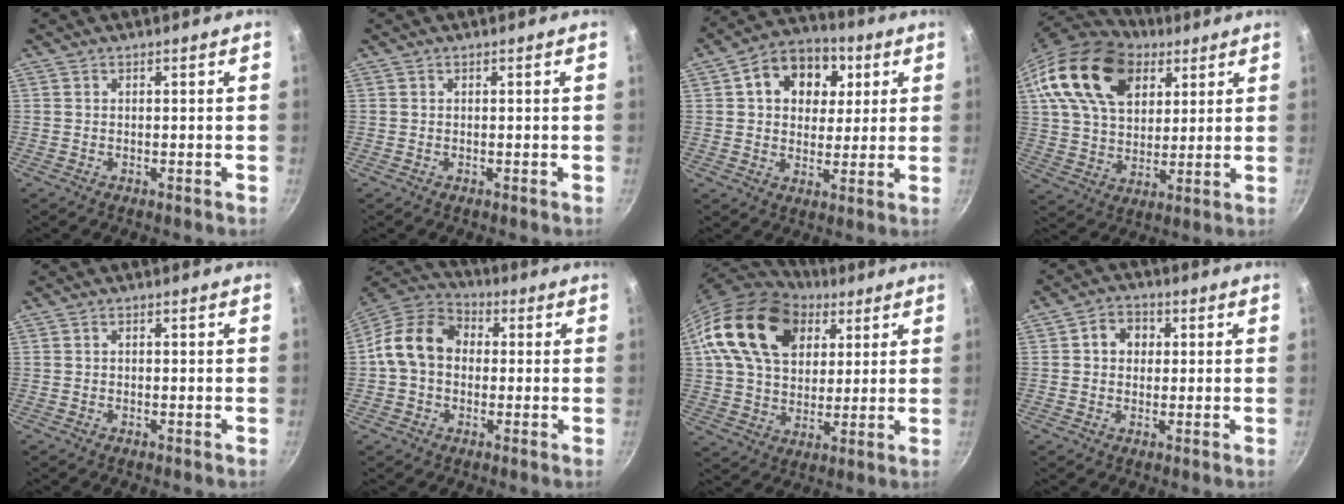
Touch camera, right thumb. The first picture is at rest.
{"total": 0.0}
{"total": 13.9, "force": [4.4, 10.4, 8.0], "torque": [-0.095, 0.005, 0.058]}
{"total": 21.3, "force": [10.4, 13.6, 12.6], "torque": [-0.200, -0.020, 0.183]}
{"total": 0.6, "force": [-0.2, 0.4, 0.3], "torque": [-0.007, 0.005, -0.002]}
{"total": 12.8, "force": [0.4, 10.0, 8.0], "torque": [-0.111, 0.032, -0.015]}
{"total": 21.7, "force": [8.6, 14.9, 13.2], "torque": [-0.207, -0.007, 0.148]}
{"total": 5.5, "force": [1.0, 4.6, 2.9], "torque": [-0.020, 0.008, 0.008]}